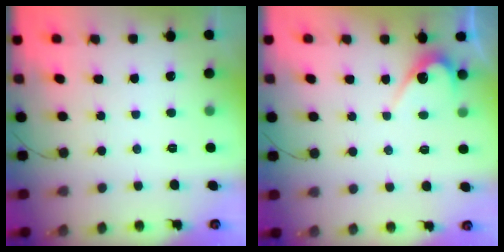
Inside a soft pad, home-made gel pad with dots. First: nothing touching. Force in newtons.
{"total": 4.4, "press": 4.4, "slide": 0.3}